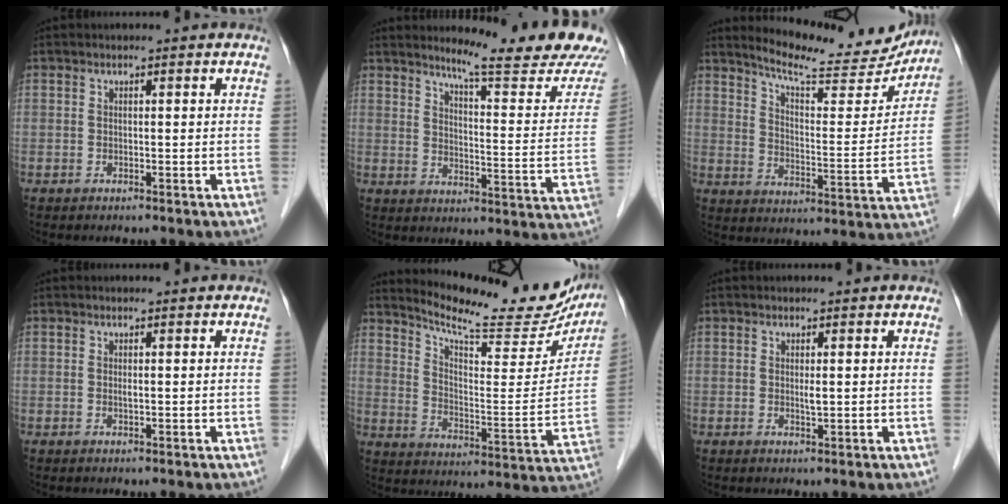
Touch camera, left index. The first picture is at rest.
{"total": 17.5, "force": [15.9, -0.3, 7.3], "torque": [-0.101, -0.101, 0.192]}
{"total": 16.4, "force": [15.5, 2.2, 4.9], "torque": [-0.073, -0.049, 0.203]}
{"total": 0.5, "force": [-0.3, 0.0, 0.4], "torque": [-0.010, -0.007, -0.007]}
{"total": 20.4, "force": [18.5, 3.9, 7.5], "torque": [-0.111, -0.049, 0.246]}
{"total": 0.8, "force": [-0.2, 0.0, 0.8], "torque": [-0.019, -0.009, -0.004]}